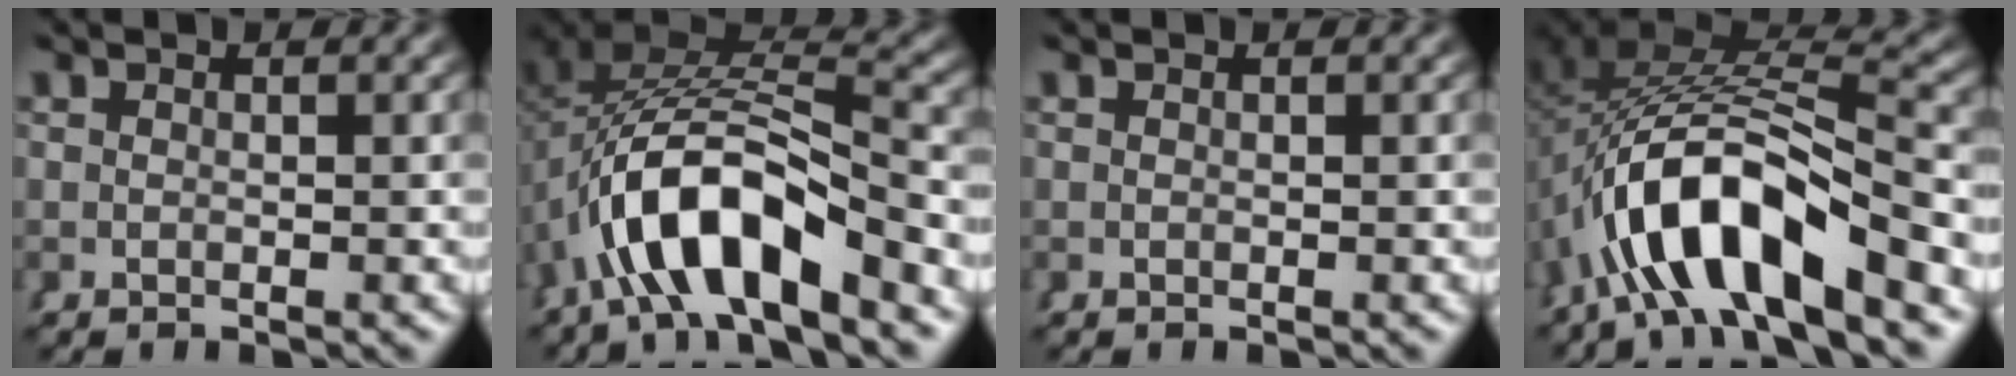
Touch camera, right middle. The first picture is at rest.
{"total": 10.6, "force": [-2.6, 7.0, 7.6], "torque": [-0.165, -0.029, -0.033]}
{"total": 0.0}
{"total": 11.3, "force": [-3.0, 6.7, 8.6], "torque": [-0.182, -0.026, -0.037]}